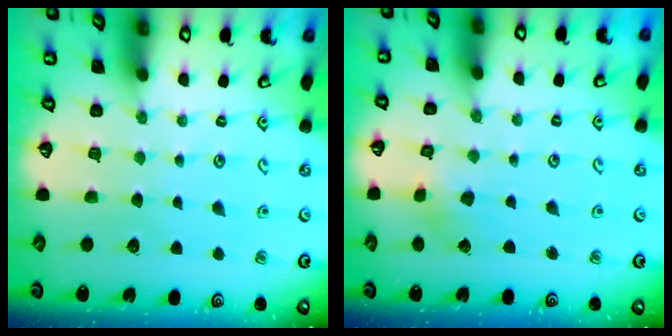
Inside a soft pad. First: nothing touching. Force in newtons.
{"total": 2.0, "press": 2.0, "slide": 0.2}